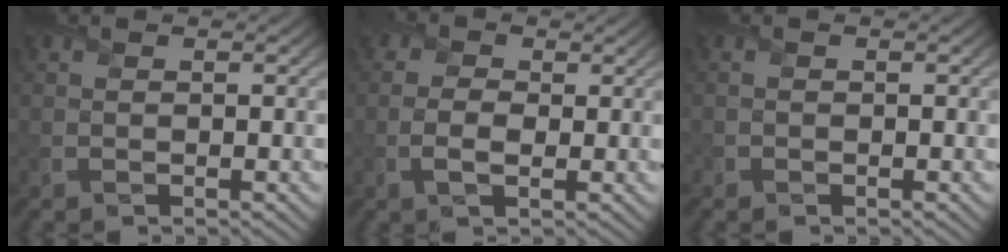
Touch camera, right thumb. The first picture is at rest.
{"total": 3.3, "force": [-0.2, 2.2, 2.5], "torque": [-0.058, 0.002, -0.010]}
{"total": 0.5, "force": [-0.5, 0.2, -0.1], "torque": [0.002, 0.000, -0.011]}